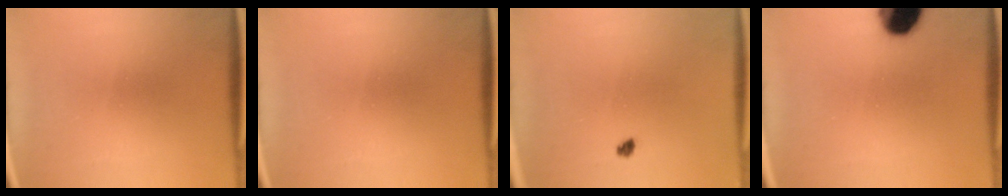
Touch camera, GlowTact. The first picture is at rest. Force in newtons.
{"total": 0.0}
{"total": 1.0}
{"total": 12.5}